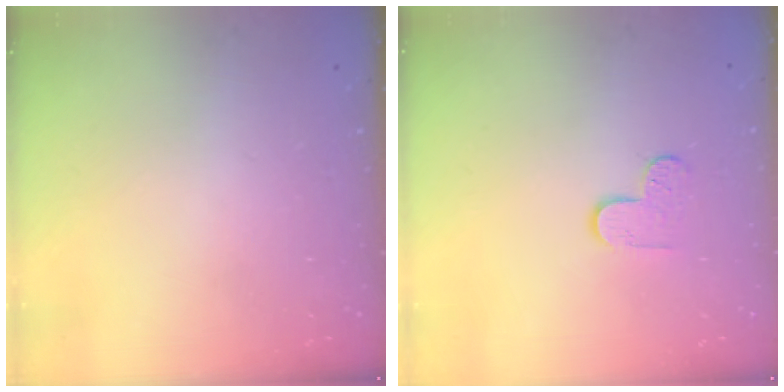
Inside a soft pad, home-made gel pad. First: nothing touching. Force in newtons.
{"total": 4.8, "press": 4.7, "slide": 0.5}